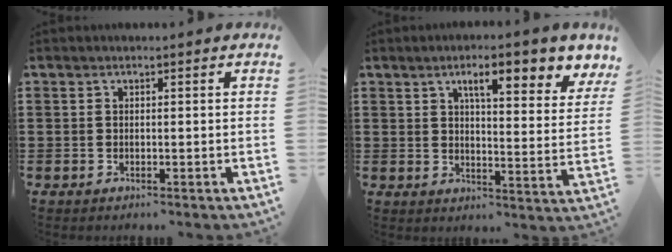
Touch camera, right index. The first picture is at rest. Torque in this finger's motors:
{"motor_torque": [0.80, 0.54, 0.42, 0.11]}